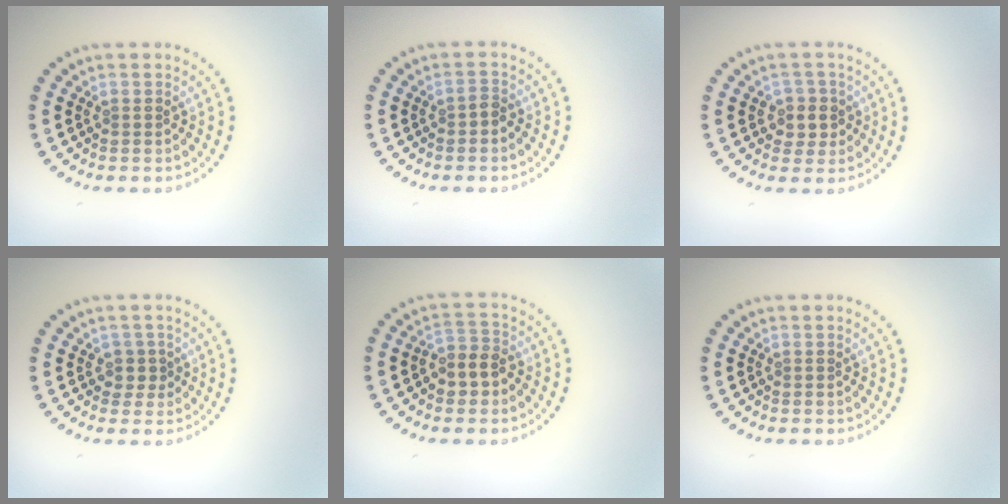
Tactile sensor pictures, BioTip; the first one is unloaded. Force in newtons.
{"total": 0.9, "press": 0.7, "slide": 0.5}
{"total": 2.1, "press": 1.9, "slide": 0.8}
{"total": 1.5, "press": 1.0, "slide": 1.1}
{"total": 2.9, "press": 2.7, "slide": 1.1}
{"total": 0.0}